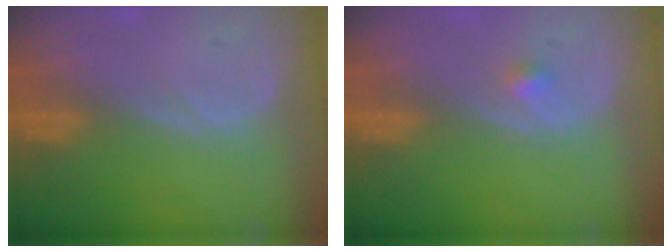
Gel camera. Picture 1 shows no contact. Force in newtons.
{"total": 1.0, "press": 1.0, "slide": 0.1}